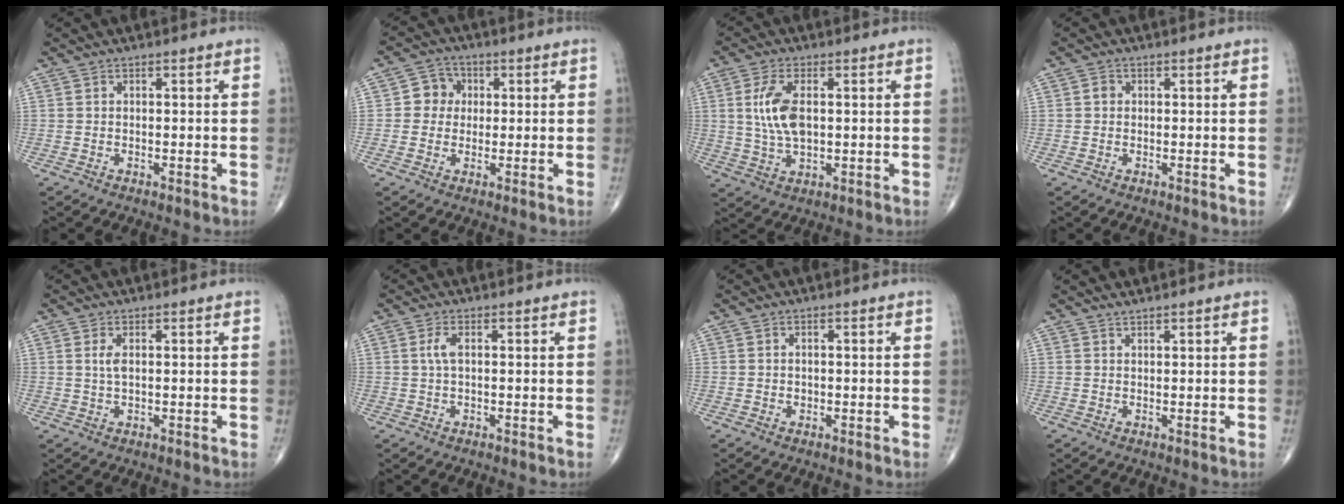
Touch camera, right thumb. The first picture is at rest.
{"total": 5.0, "force": [0.6, 4.7, 1.7], "torque": [0.003, 0.009, 0.000]}
{"total": 8.1, "force": [1.2, 4.0, 6.9], "torque": [-0.147, -0.004, 0.025]}
{"total": 1.1, "force": [0.1, 1.0, 0.5], "torque": [-0.004, 0.002, -0.001]}
{"total": 2.1, "force": [0.5, 0.9, 1.9], "torque": [-0.043, 0.000, 0.014]}
{"total": 2.2, "force": [0.4, 0.8, 2.1], "torque": [-0.054, 0.006, 0.008]}
{"total": 0.7, "force": [-0.1, 0.6, 0.4], "torque": [-0.004, 0.001, -0.002]}
{"total": 0.8, "force": [0.8, 0.0, 0.1], "torque": [-0.001, -0.006, 0.015]}